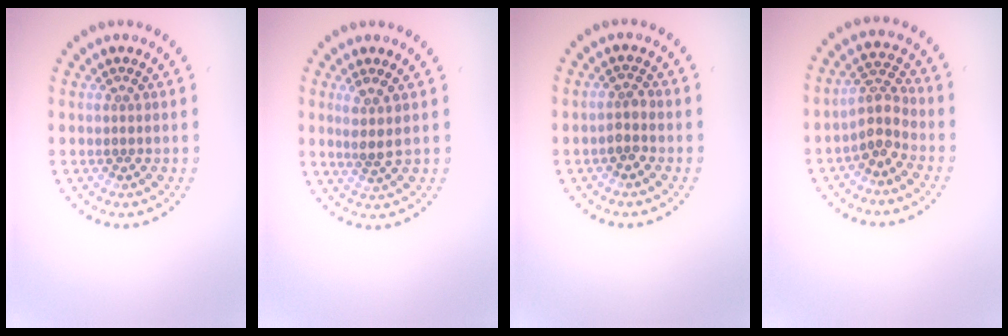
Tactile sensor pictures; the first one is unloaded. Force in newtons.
{"total": 2.0, "press": 1.5, "slide": 1.3}
{"total": 1.5, "press": 1.2, "slide": 0.9}
{"total": 2.9, "press": 2.2, "slide": 1.8}